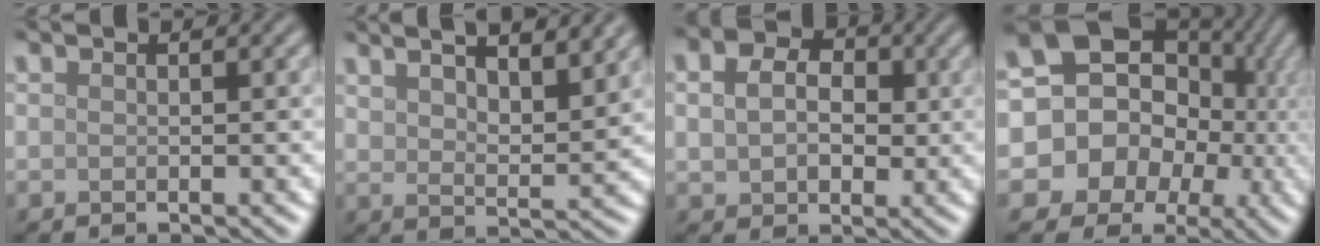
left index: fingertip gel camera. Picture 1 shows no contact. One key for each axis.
{"total": 10.0, "fx": 6.2, "fy": 3.8, "fz": 6.9, "tx": -0.084, "ty": 0.020, "tz": 0.072}
{"total": 6.0, "fx": 1.3, "fy": 4.6, "fz": 3.6, "tx": -0.068, "ty": 0.016, "tz": 0.000}
{"total": 18.2, "fx": 1.2, "fy": 16.8, "fz": 6.9, "tx": -0.166, "ty": 0.028, "tz": -0.004}